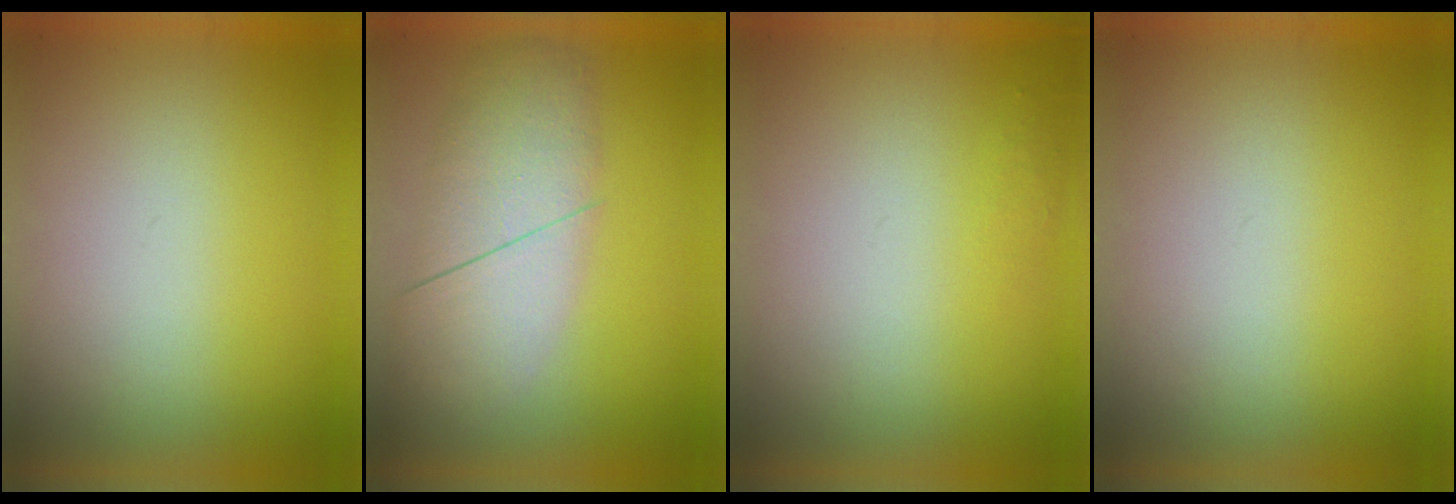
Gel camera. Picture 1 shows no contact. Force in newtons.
{"total": 3.8}
{"total": 1.0}
{"total": 0.0}